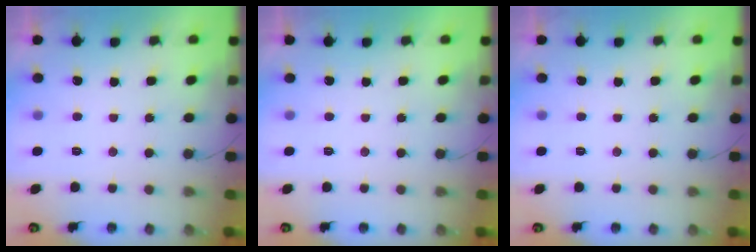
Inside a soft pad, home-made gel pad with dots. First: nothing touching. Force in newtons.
{"total": 1.6, "press": 1.6, "slide": 0.0}
{"total": 0.0}